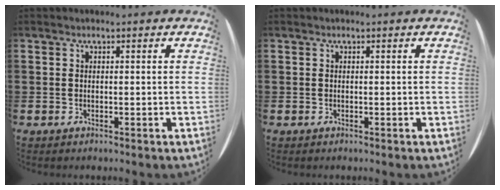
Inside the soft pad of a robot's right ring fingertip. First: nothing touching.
{"total": 0.0}